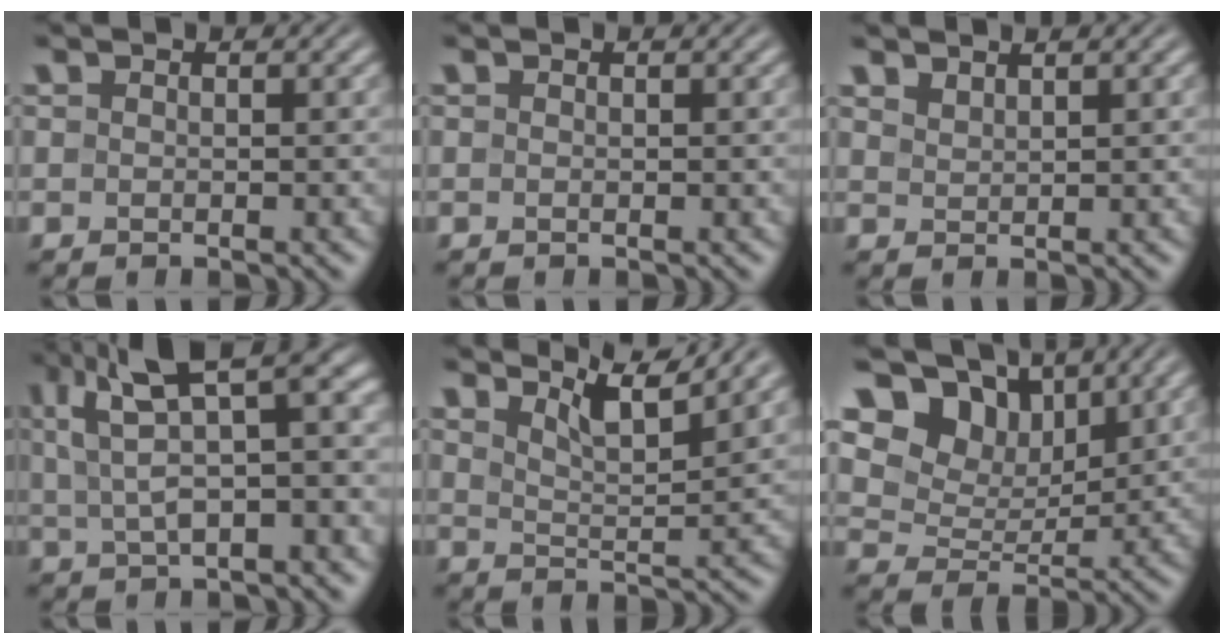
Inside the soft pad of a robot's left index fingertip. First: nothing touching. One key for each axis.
{"total": 0.0}
{"total": 1.1, "fx": 1.1, "fy": 0.2, "fz": 0.2, "tx": -0.010, "ty": 0.000, "tz": 0.026}
{"total": 9.7, "fx": 3.2, "fy": 3.4, "fz": 8.5, "tx": -0.161, "ty": 0.023, "tz": 0.056}
{"total": 4.6, "fx": 3.6, "fy": 0.7, "fz": 2.7, "tx": -0.053, "ty": 0.000, "tz": 0.062}
{"total": 10.9, "fx": 6.7, "fy": 6.8, "fz": 5.2, "tx": -0.110, "ty": 0.003, "tz": 0.123}